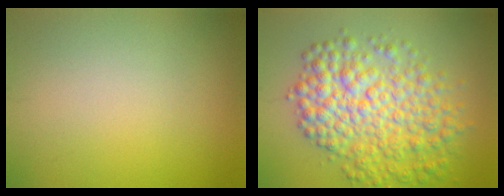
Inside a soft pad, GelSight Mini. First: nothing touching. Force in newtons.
{"total": 8.1, "press": 8.1, "slide": 0.1}